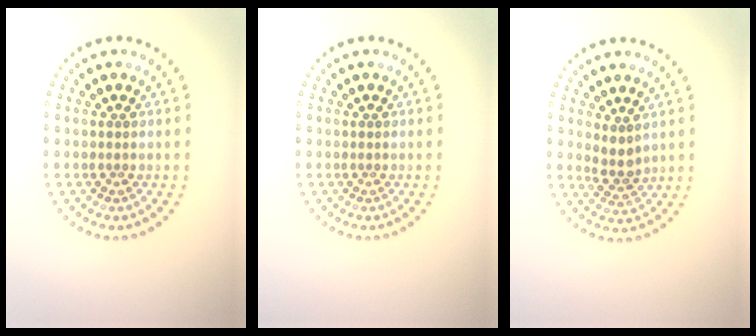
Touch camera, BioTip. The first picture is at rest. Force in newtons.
{"total": 0.0}
{"total": 2.0, "press": 1.7, "slide": 1.1}